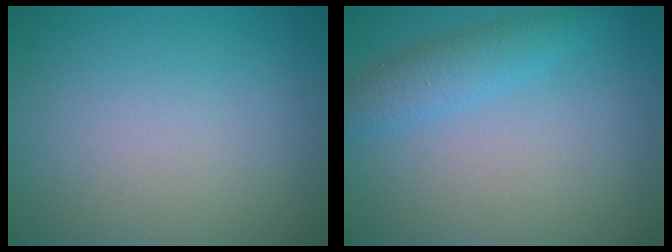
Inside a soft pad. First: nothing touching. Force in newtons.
{"total": 2.7, "press": 2.7, "slide": 0.0}